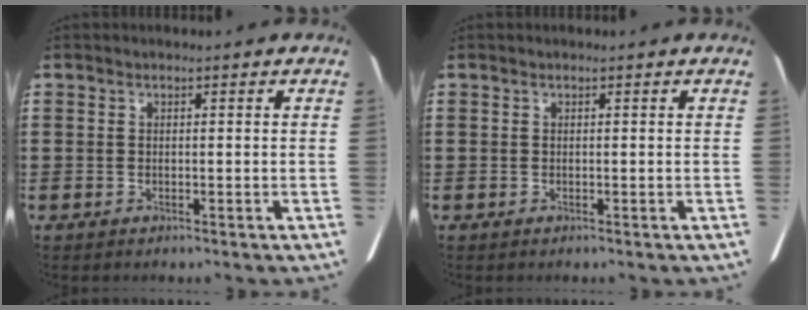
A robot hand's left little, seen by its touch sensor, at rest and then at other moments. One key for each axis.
{"total": 0.0}